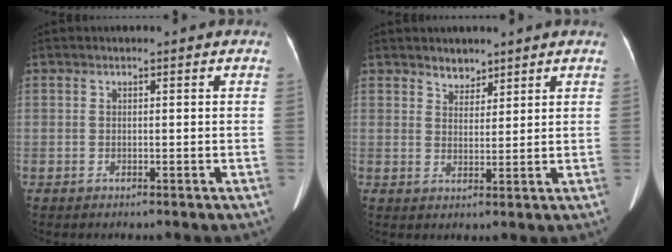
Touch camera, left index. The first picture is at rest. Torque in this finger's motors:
{"motor_torque": [0.29, -0.28, -0.01, 0.02]}